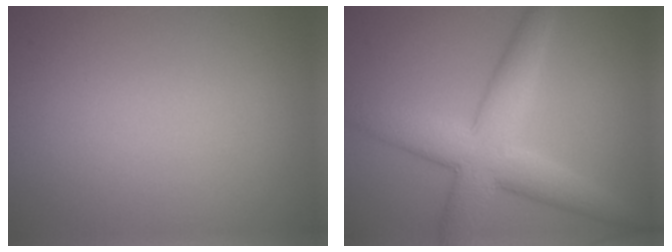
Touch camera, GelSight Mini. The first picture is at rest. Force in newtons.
{"total": 7.0, "press": 7.0, "slide": 0.2}